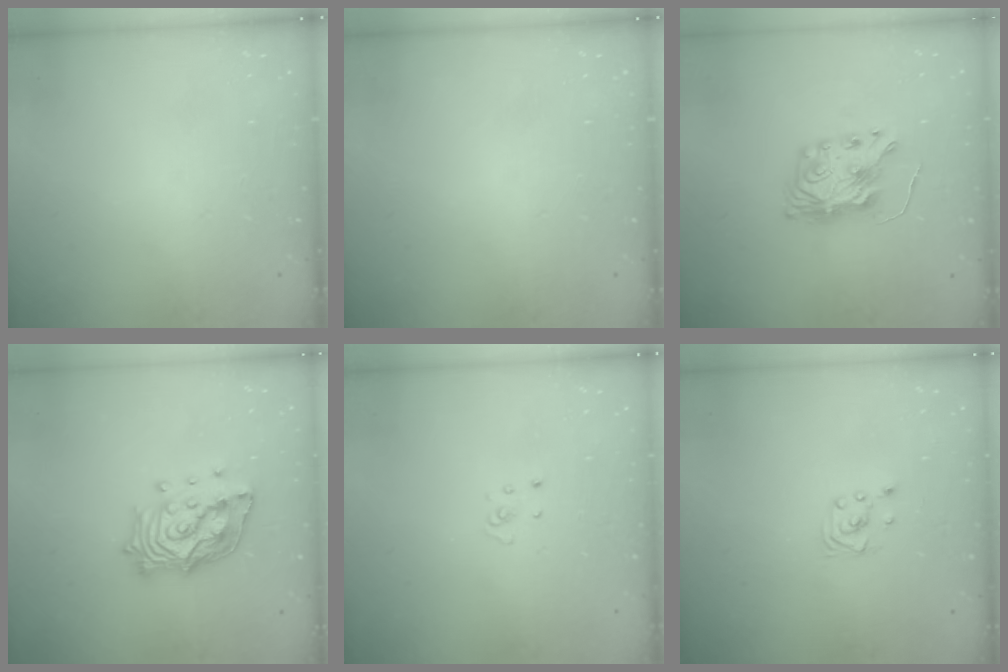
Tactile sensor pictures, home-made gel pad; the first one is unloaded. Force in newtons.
{"total": 0.0}
{"total": 8.5, "press": 8.4, "slide": 0.4}
{"total": 14.8, "press": 14.7, "slide": 1.6}
{"total": 2.3, "press": 2.3, "slide": 0.2}
{"total": 2.0, "press": 2.0, "slide": 0.1}